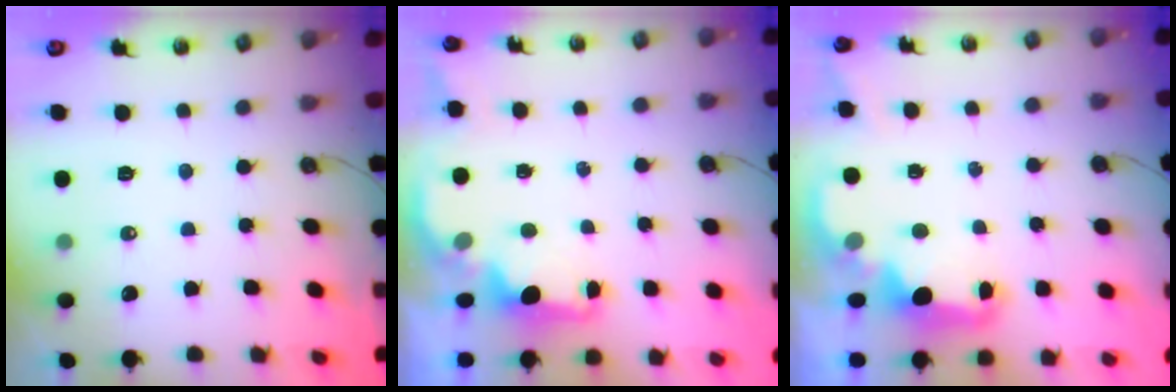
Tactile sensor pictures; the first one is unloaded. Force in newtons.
{"total": 2.7, "press": 2.6, "slide": 0.6}
{"total": 2.8, "press": 2.7, "slide": 0.9}